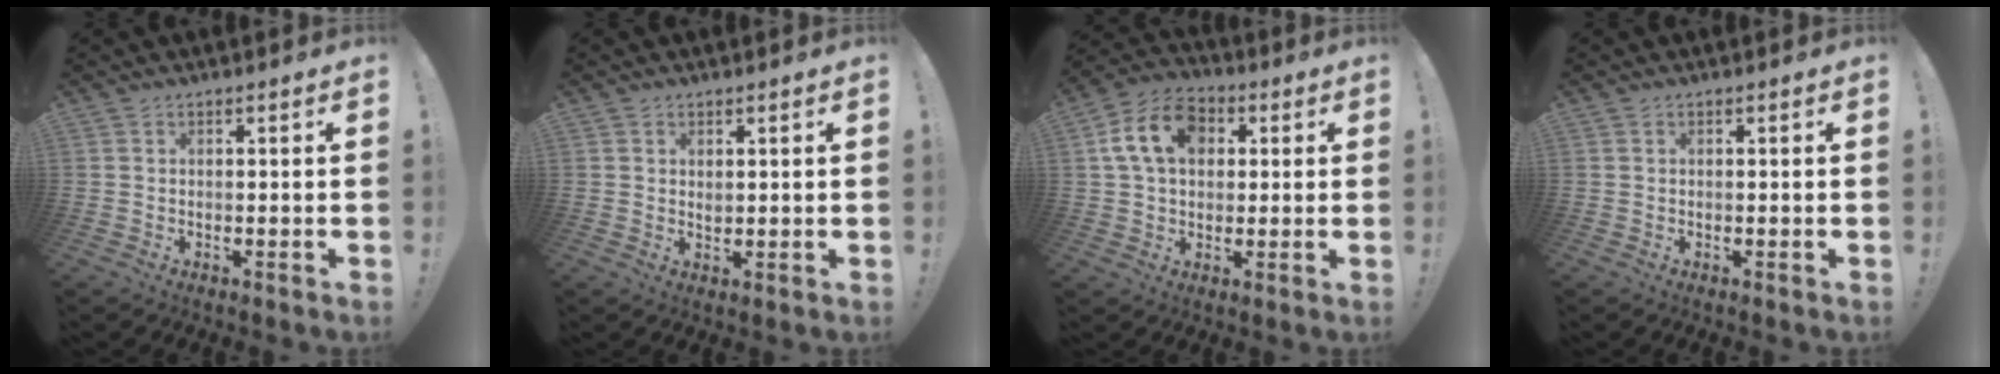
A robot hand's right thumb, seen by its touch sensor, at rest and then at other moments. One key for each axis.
{"total": 1.6, "fx": 1.0, "fy": 1.1, "fz": 0.6, "tx": -0.001, "ty": -0.004, "tz": 0.015}
{"total": 14.1, "fx": 3.9, "fy": 10.2, "fz": 9.0, "tx": -0.152, "ty": 0.005, "tz": 0.076}
{"total": 0.0}